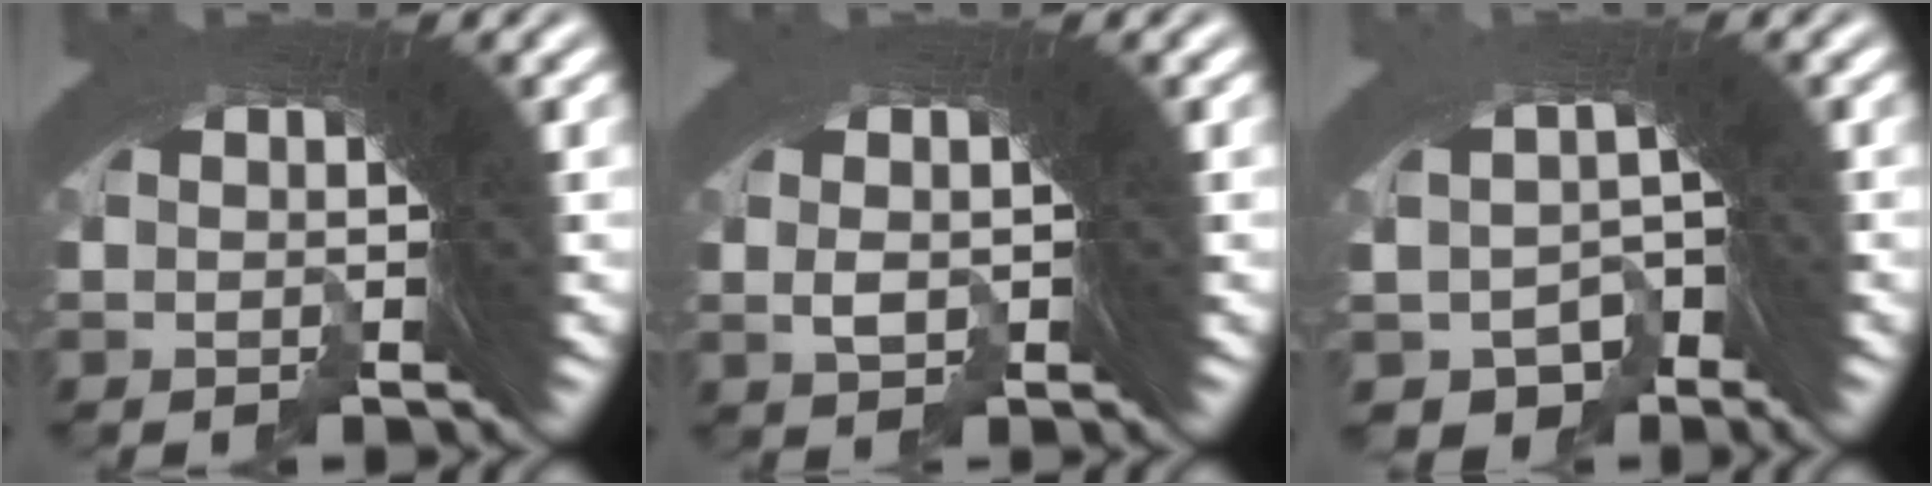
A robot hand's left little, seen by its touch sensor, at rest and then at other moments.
{"total": 2.0, "force": [-0.3, 2.0, 0.6], "torque": [-0.013, 0.004, -0.004]}
{"total": 8.0, "force": [-5.9, 5.5, -0.5], "torque": [-0.035, -0.049, -0.084]}